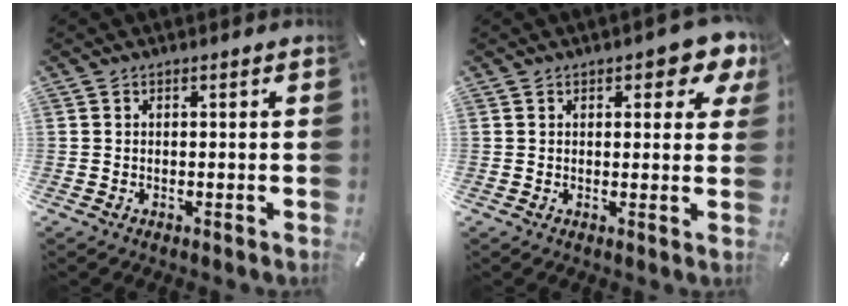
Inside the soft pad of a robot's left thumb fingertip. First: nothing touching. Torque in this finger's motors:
{"motor_torque": [0.21, 0.04, 0.30, 0.16, 0.13]}